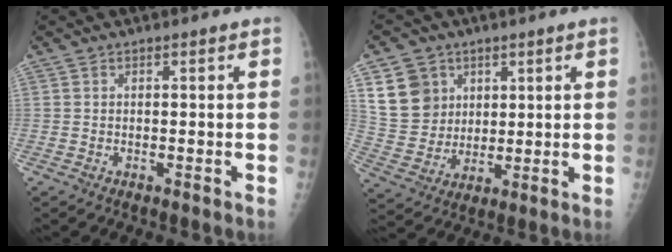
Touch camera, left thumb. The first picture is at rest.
{"total": 11.0, "force": [4.7, 9.2, 3.6], "torque": [-0.041, -0.019, 0.102]}